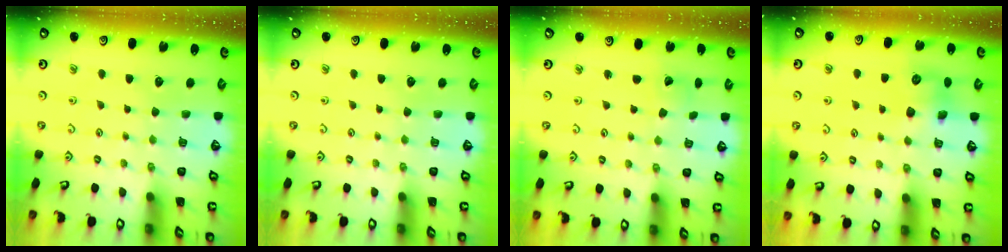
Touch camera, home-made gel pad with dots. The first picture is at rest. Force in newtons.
{"total": 0.0}
{"total": 0.8, "press": 0.8, "slide": 0.0}
{"total": 8.5, "press": 8.5, "slide": 0.8}